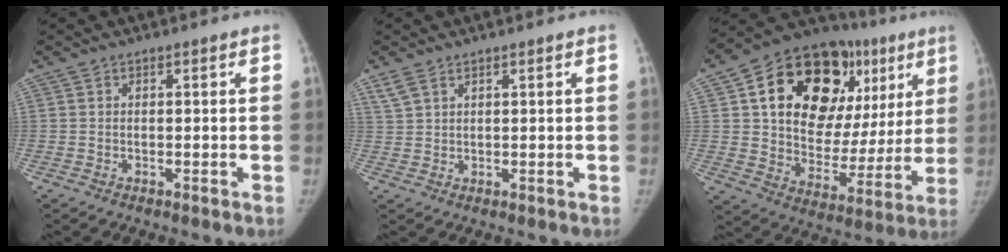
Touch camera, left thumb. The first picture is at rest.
{"total": 2.7, "force": [1.9, 1.3, 1.5], "torque": [-0.034, 0.004, 0.048]}
{"total": 29.0, "force": [11.4, 18.0, 19.6], "torque": [-0.236, 0.017, 0.183]}